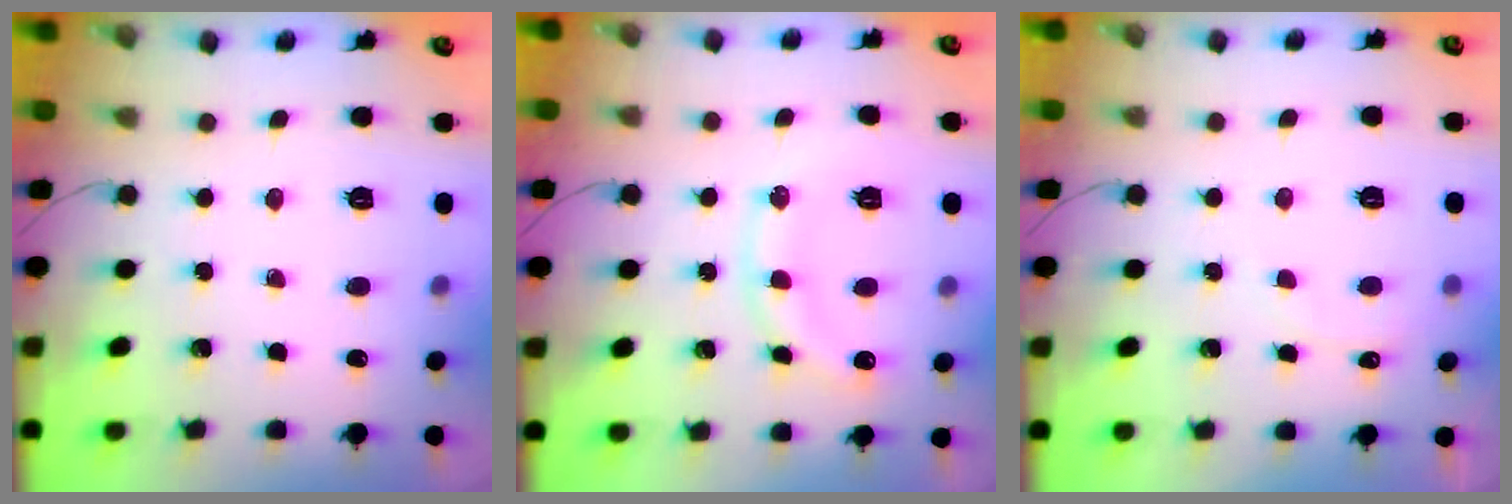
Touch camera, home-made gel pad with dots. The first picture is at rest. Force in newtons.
{"total": 10.6, "press": 10.5, "slide": 0.7}
{"total": 6.8, "press": 6.7, "slide": 1.2}